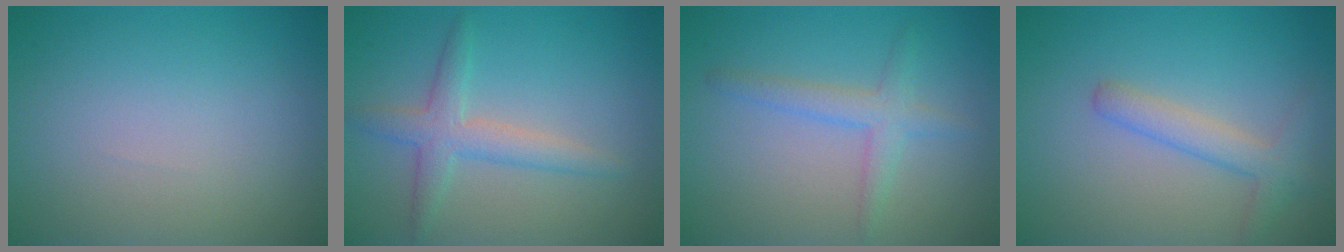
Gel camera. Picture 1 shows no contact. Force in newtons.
{"total": 3.1, "press": 3.1, "slide": 0.1}
{"total": 2.4, "press": 2.4, "slide": 0.2}
{"total": 2.7, "press": 2.7, "slide": 0.1}